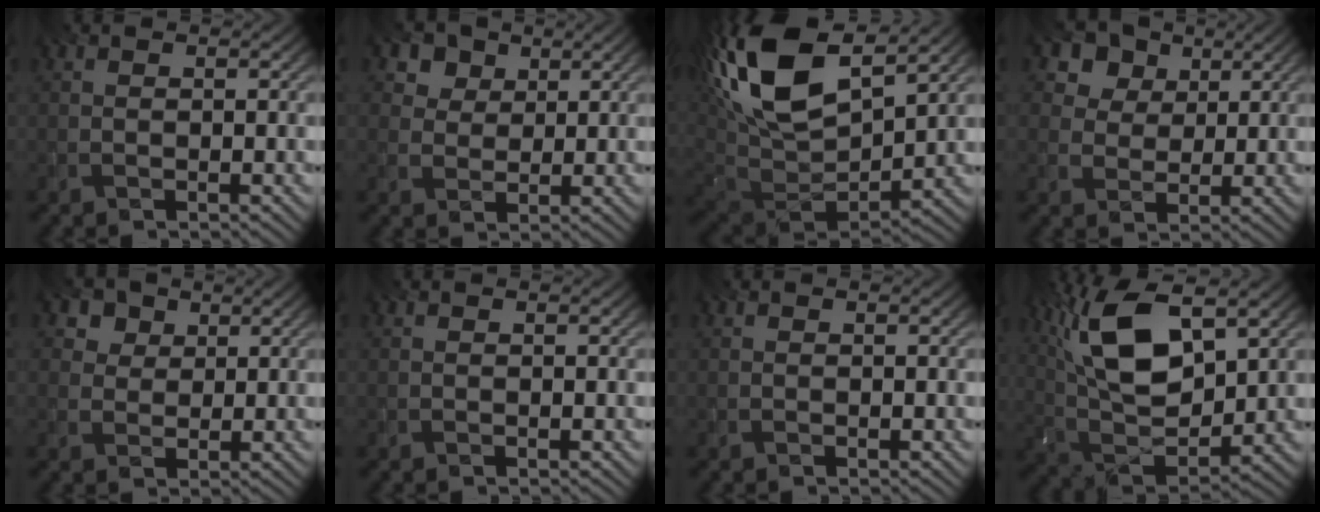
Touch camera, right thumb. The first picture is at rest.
{"total": 5.0, "force": [2.9, 3.5, 1.9], "torque": [-0.054, -0.014, 0.063]}
{"total": 18.9, "force": [7.9, 9.6, 14.3], "torque": [-0.334, 0.036, 0.144]}
{"total": 7.9, "force": [4.7, 5.5, 3.2], "torque": [-0.101, -0.006, 0.087]}
{"total": 4.3, "force": [2.5, 3.1, 1.6], "torque": [-0.046, -0.012, 0.052]}
{"total": 0.0}
{"total": 0.0}
{"total": 13.9, "force": [5.6, 6.1, 11.2], "torque": [-0.242, 0.008, 0.110]}